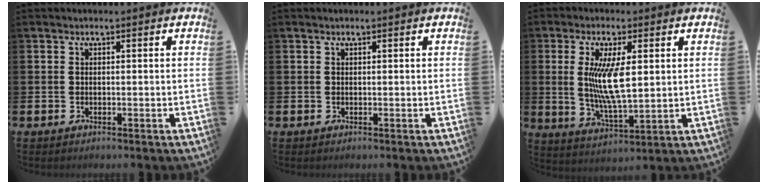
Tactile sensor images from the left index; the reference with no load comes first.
{"total": 0.0}
{"total": 8.5, "force": [2.1, 2.7, 7.8], "torque": [-0.148, -0.002, 0.031]}